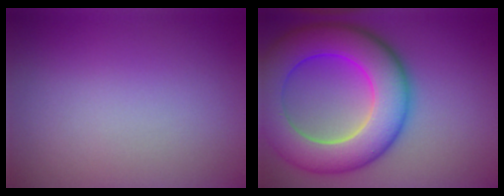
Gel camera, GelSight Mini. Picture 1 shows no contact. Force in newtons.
{"total": 10.8, "press": 10.8, "slide": 0.3}